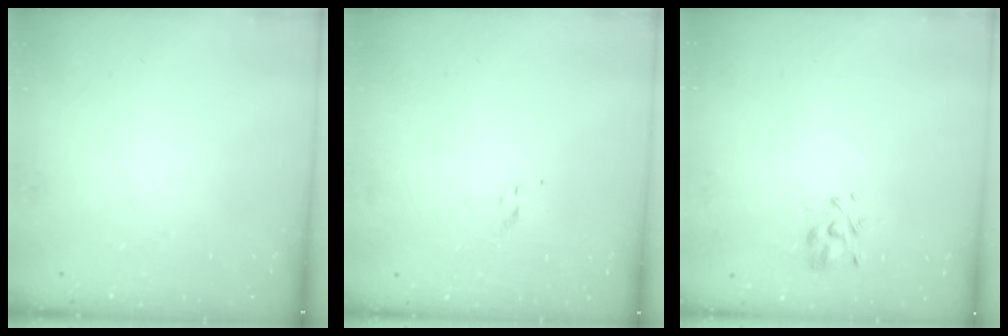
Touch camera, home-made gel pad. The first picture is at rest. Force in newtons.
{"total": 0.7, "press": 0.7, "slide": 0.3}
{"total": 2.0, "press": 1.8, "slide": 0.9}